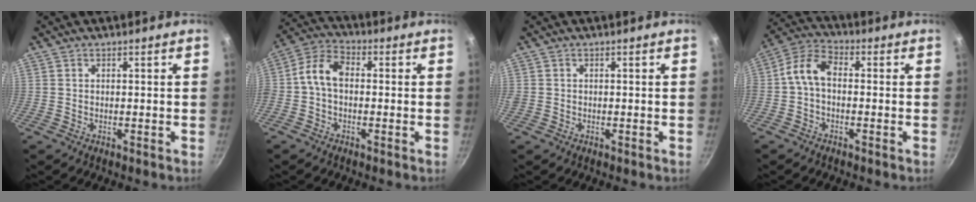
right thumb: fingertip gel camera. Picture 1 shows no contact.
{"total": 7.4, "force": [-0.5, 4.9, 5.6], "torque": [-0.108, 0.029, -0.027]}
{"total": 0.9, "force": [-0.1, 0.8, 0.3], "torque": [-0.005, 0.000, -0.003]}
{"total": 7.0, "force": [-0.8, 4.3, 5.4], "torque": [-0.110, 0.033, -0.031]}